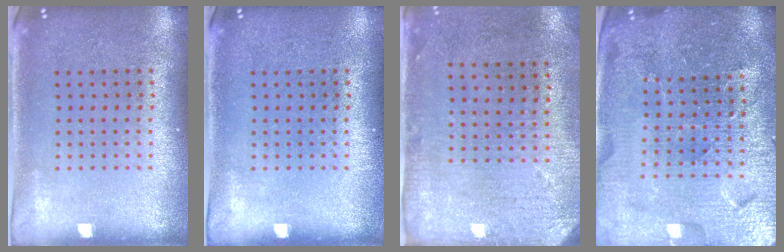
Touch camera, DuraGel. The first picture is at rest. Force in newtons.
{"total": 0.0}
{"total": 2.9, "press": 2.4, "slide": 1.7}
{"total": 5.2, "press": 4.8, "slide": 2.1}